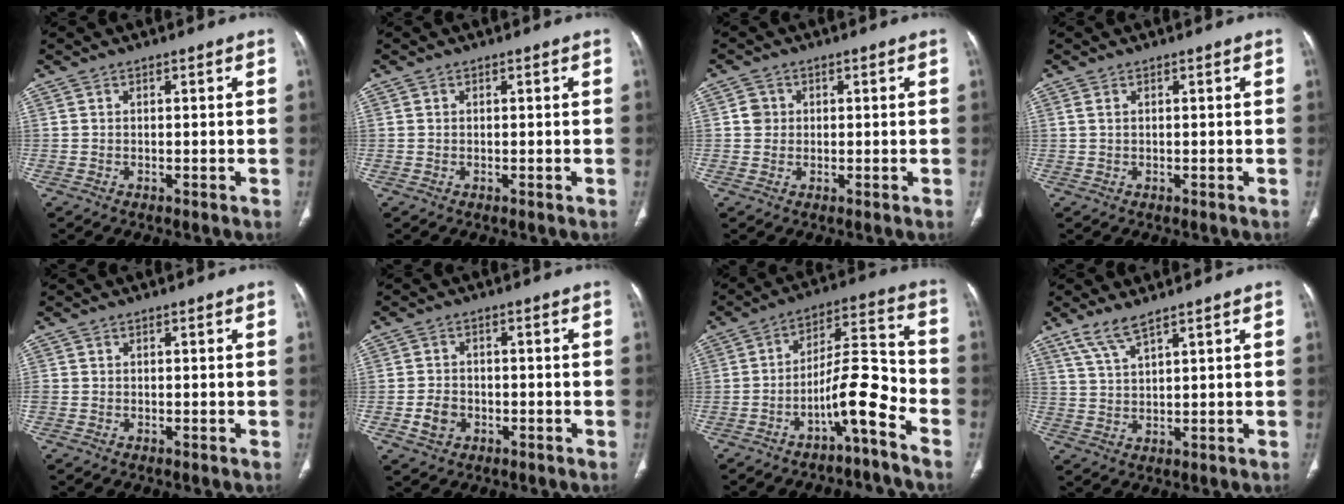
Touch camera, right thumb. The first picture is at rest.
{"total": 0.0}
{"total": 2.6, "force": [0.4, 2.5, 0.8], "torque": [0.001, 0.003, 0.006]}
{"total": 0.8, "force": [0.3, 0.4, 0.6], "torque": [-0.015, 0.006, 0.009]}
{"total": 0.8, "force": [-0.2, 0.7, 0.3], "torque": [-0.006, 0.003, -0.004]}
{"total": 4.2, "force": [-1.5, 3.3, 2.1], "torque": [-0.030, 0.012, -0.022]}
{"total": 10.3, "force": [-5.9, 1.9, 8.2], "torque": [-0.140, 0.080, -0.102]}
{"total": 4.9, "force": [3.7, 0.8, 3.2], "torque": [-0.072, -0.012, 0.082]}